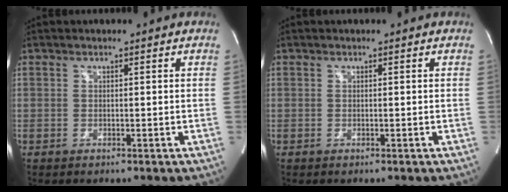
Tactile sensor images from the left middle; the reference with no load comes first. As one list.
[{"total": 0.0}]